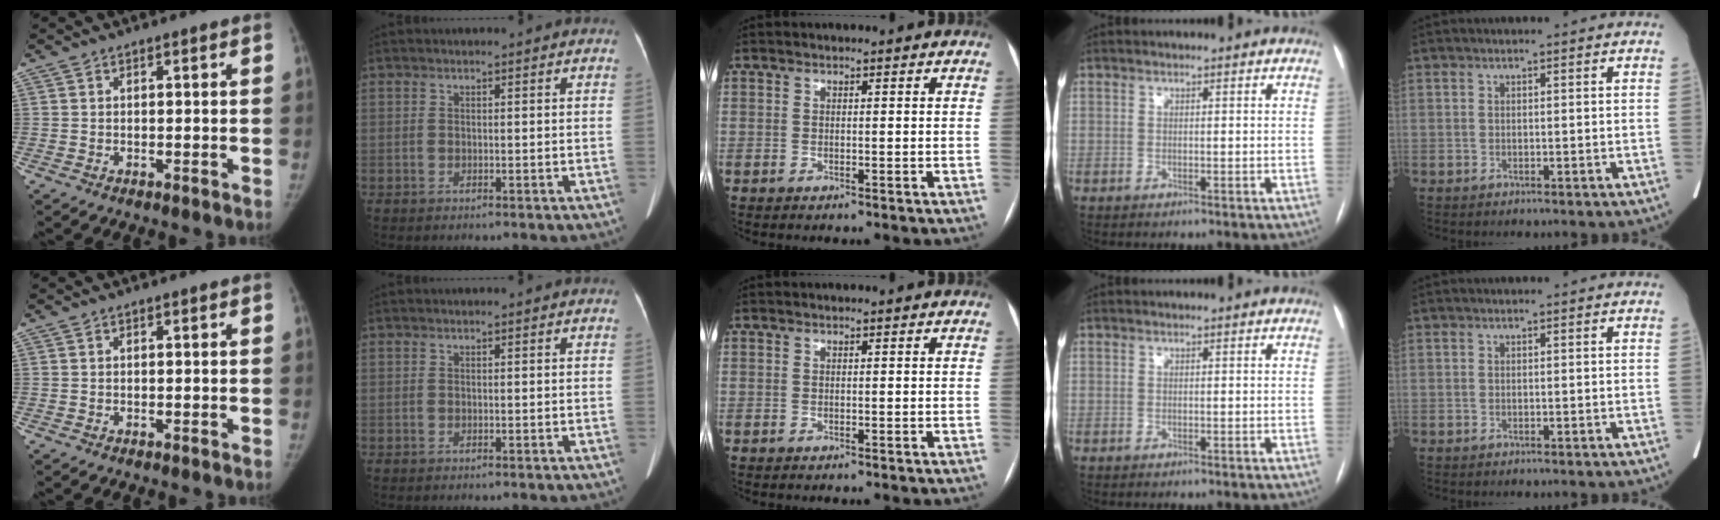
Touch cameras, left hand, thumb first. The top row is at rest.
{}